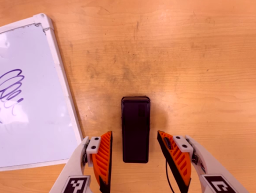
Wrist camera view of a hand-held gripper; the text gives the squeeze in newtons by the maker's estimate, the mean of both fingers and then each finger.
{"total": 0.0}